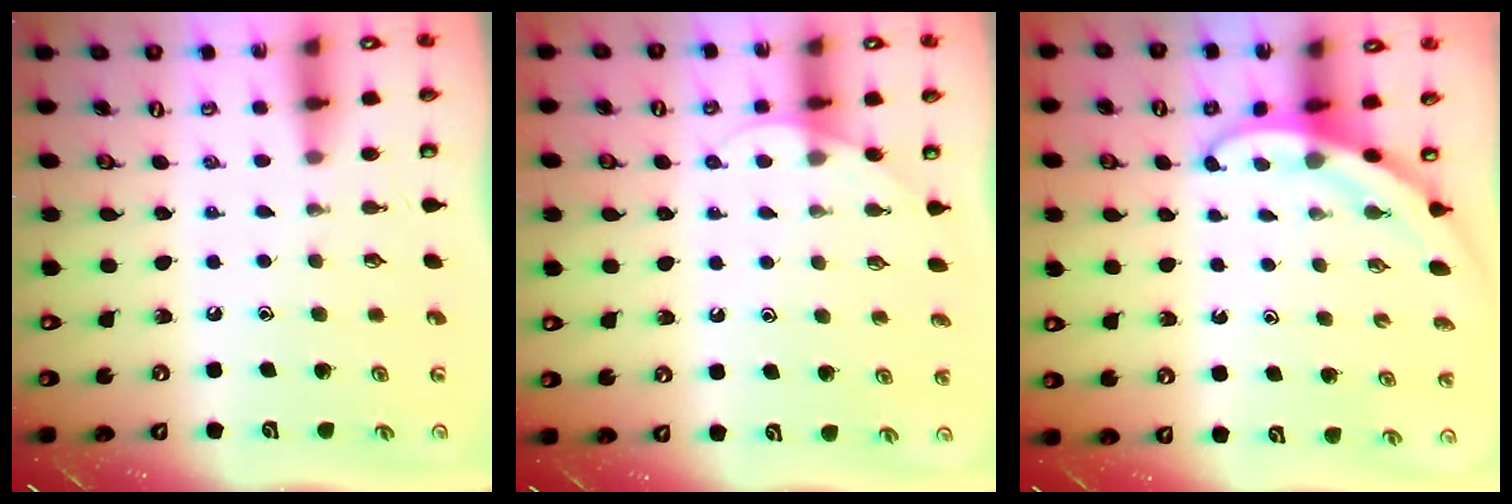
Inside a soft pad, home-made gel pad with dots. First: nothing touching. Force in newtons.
{"total": 4.5, "press": 4.5, "slide": 0.4}
{"total": 3.1, "press": 3.1, "slide": 0.1}